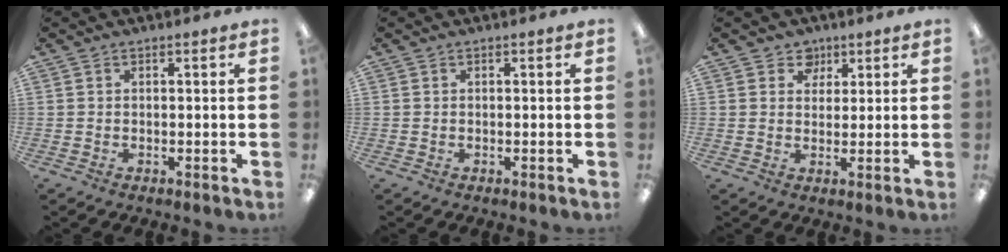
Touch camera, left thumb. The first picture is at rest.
{"total": 0.0}
{"total": 4.3, "force": [2.6, 3.4, 0.5], "torque": [0.000, -0.010, 0.043]}